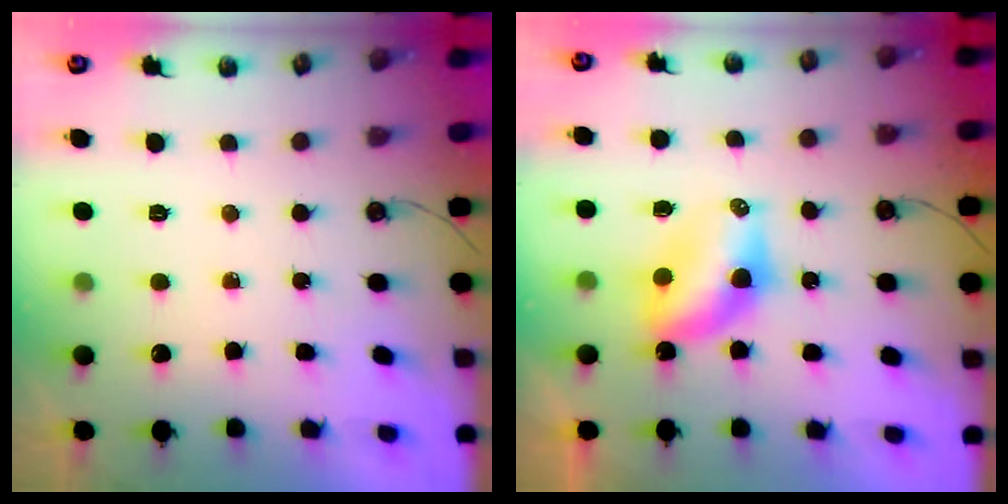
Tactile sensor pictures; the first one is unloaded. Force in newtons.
{"total": 7.2, "press": 7.2, "slide": 0.3}